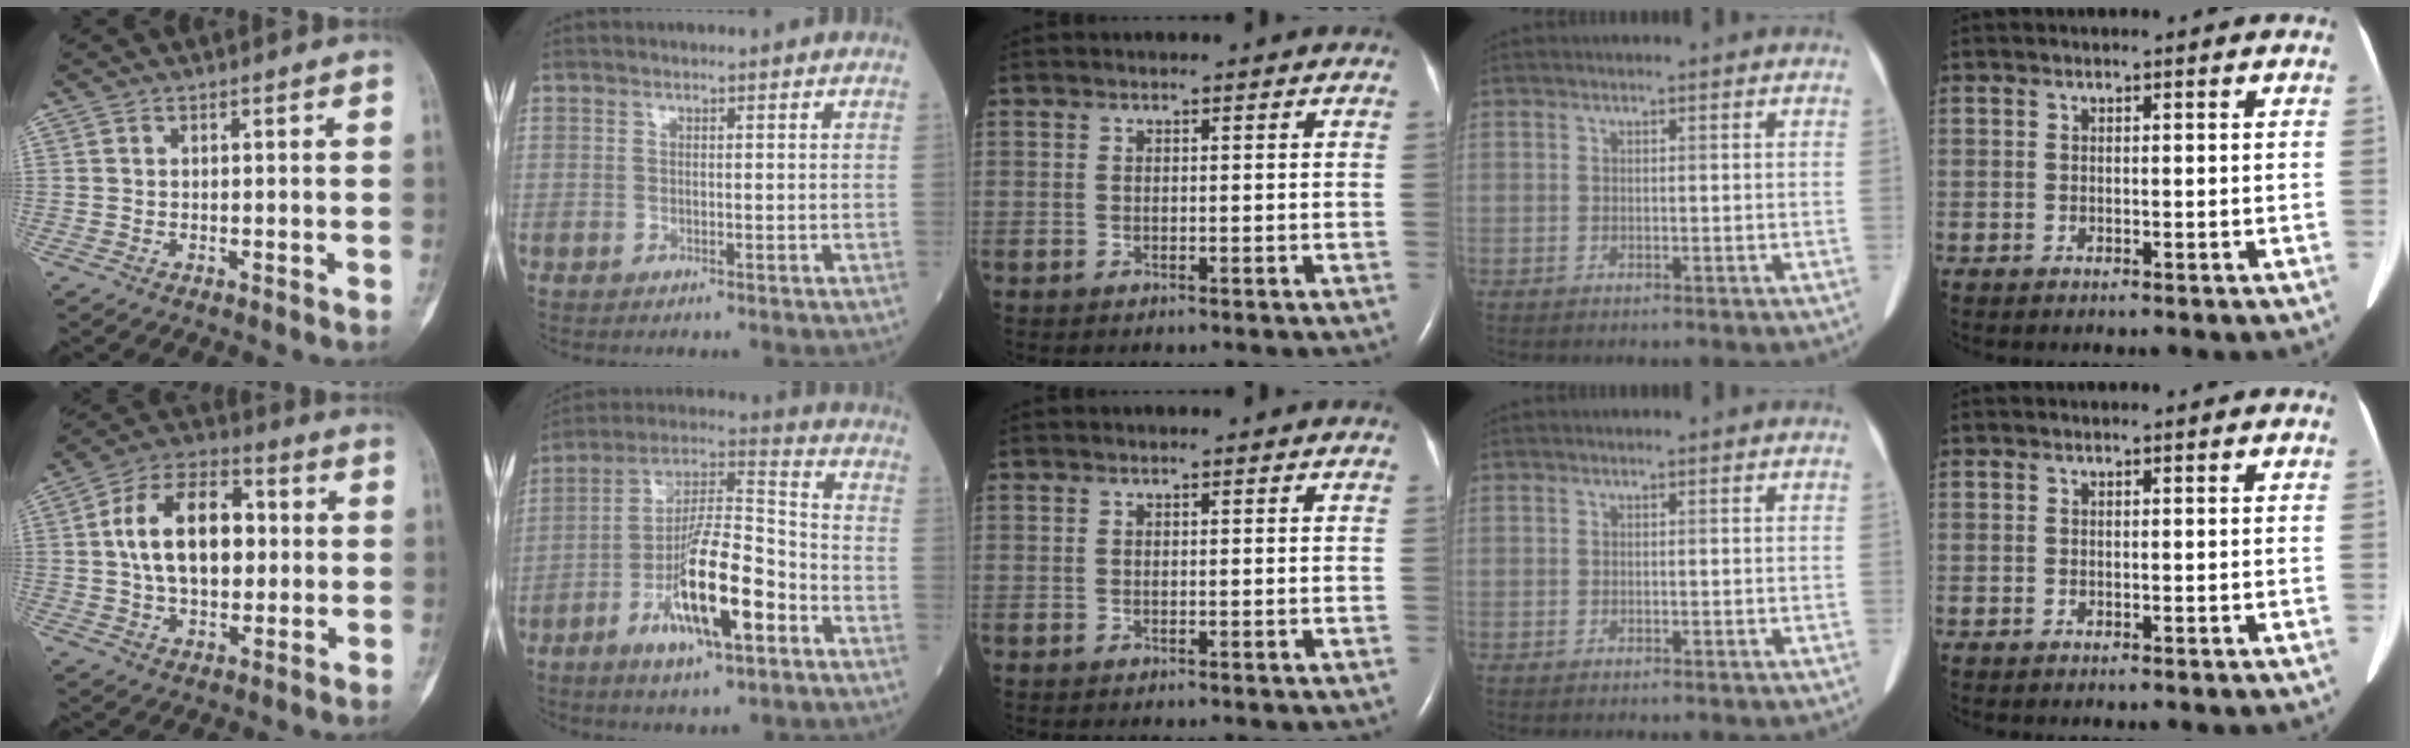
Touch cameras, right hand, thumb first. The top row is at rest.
{"thumb": {"total": 16.5, "force": [1.8, 10.1, 12.9], "torque": [-0.195, 0.019, 0.025]}, "index": {"total": 15.8, "force": [-6.6, 3.2, 14.0], "torque": [-0.256, -0.001, -0.113]}}